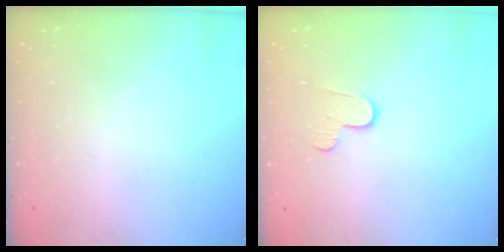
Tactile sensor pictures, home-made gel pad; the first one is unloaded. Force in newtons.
{"total": 3.3, "press": 3.3, "slide": 0.3}